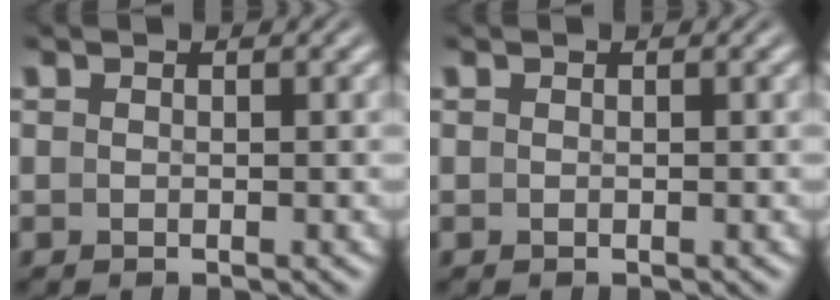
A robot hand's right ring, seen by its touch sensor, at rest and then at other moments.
{"total": 0.0}